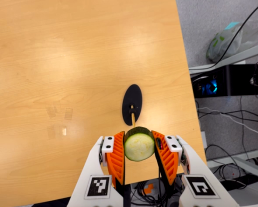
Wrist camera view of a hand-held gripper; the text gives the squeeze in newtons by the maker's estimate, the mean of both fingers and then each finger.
{"total": 11.3, "left": 10.4, "right": 12.3}